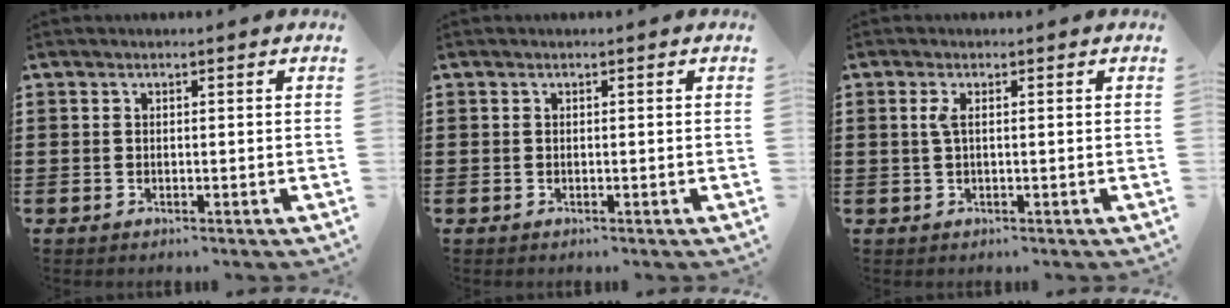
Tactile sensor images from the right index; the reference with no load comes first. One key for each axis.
{"total": 0.0}
{"total": 1.8, "fx": 0.1, "fy": 0.4, "fz": 1.8, "tx": -0.042, "ty": -0.004, "tz": -0.001}